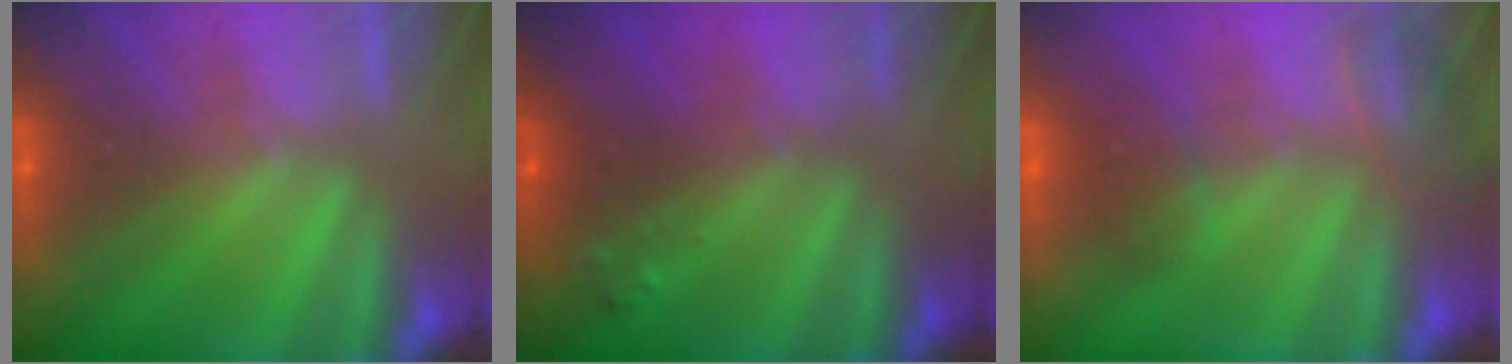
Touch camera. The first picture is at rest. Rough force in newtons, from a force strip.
{"total": 7.7}
{"total": 3.3}